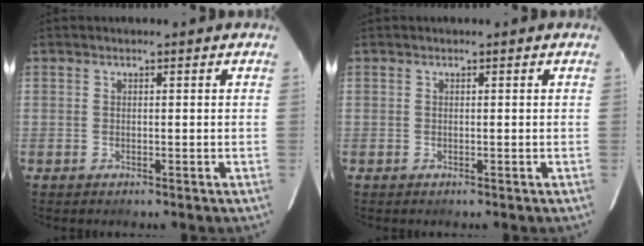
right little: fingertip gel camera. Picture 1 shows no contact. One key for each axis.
{"total": 0.0}